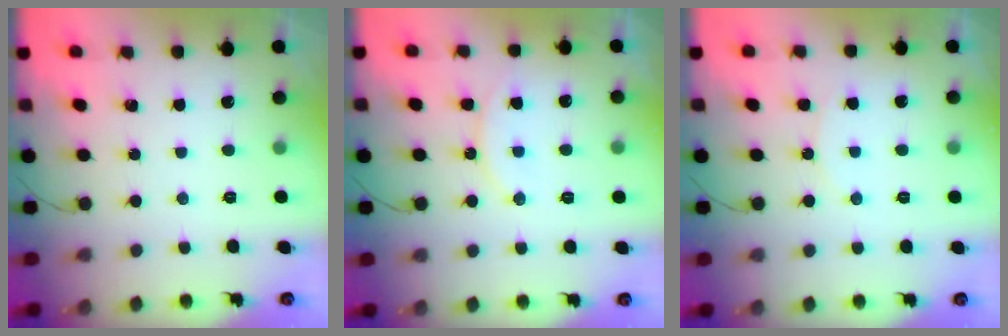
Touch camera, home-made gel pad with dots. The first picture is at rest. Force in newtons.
{"total": 11.8, "press": 11.8, "slide": 0.9}
{"total": 5.6, "press": 5.5, "slide": 0.7}